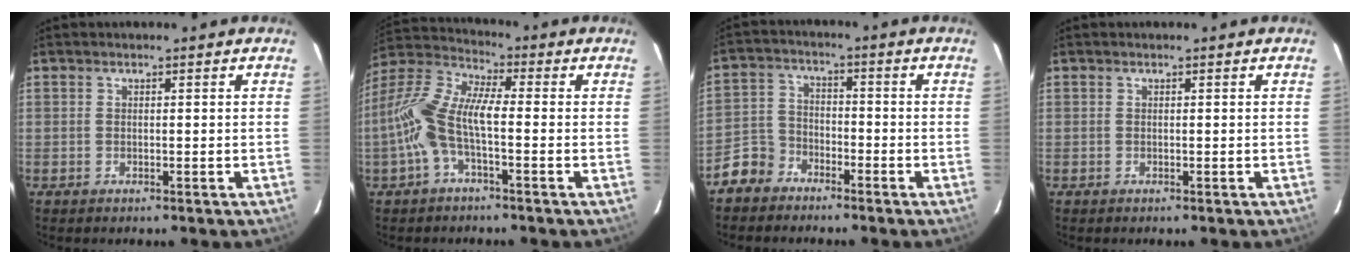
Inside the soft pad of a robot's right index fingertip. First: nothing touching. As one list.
[{"total": 10.6, "force": [-2.5, 3.5, 9.7], "torque": [-0.214, 0.013, -0.053]}, {"total": 6.4, "force": [-4.7, 4.3, 0.8], "torque": [-0.028, 0.021, -0.095]}, {"total": 0.0}]